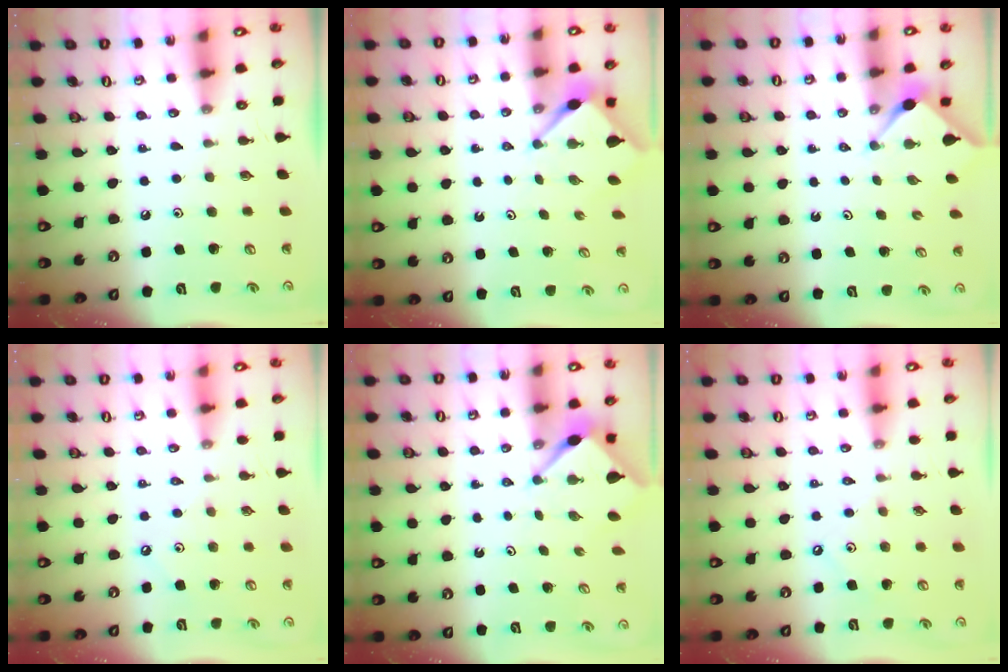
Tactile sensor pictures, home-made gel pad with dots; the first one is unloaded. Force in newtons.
{"total": 3.0, "press": 2.9, "slide": 0.3}
{"total": 3.0, "press": 3.0, "slide": 0.3}
{"total": 1.6, "press": 1.5, "slide": 0.4}
{"total": 3.2, "press": 3.2, "slide": 0.4}
{"total": 4.0, "press": 4.0, "slide": 0.6}